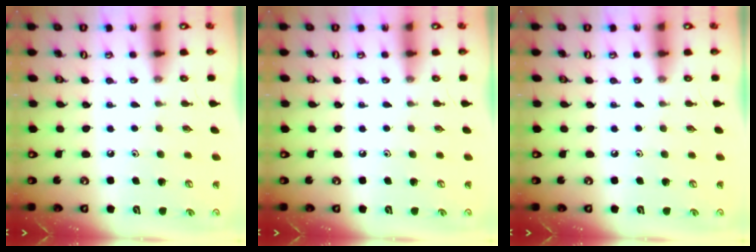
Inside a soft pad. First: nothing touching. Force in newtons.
{"total": 0.0}
{"total": 0.0}